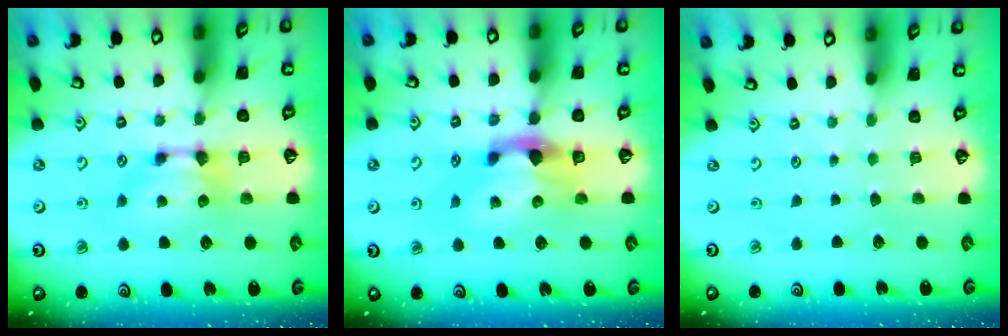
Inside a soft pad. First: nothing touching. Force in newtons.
{"total": 3.1, "press": 2.6, "slide": 1.6}
{"total": 7.2, "press": 7.1, "slide": 0.6}